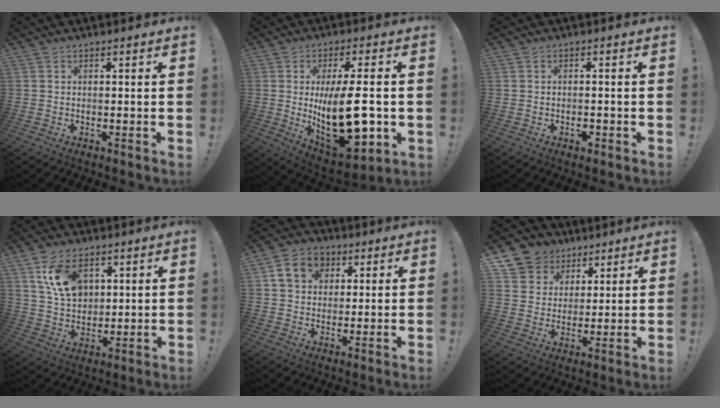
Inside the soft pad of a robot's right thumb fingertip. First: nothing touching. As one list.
[{"total": 21.2, "force": [-0.9, 8.8, 19.2], "torque": [-0.311, -0.018, -0.008]}, {"total": 0.5, "force": [-0.4, 0.3, 0.2], "torque": [-0.001, 0.001, -0.007]}, {"total": 12.4, "force": [5.6, 8.0, 7.7], "torque": [-0.125, -0.010, 0.111]}, {"total": 10.7, "force": [4.1, 8.5, 5.0], "torque": [-0.071, -0.005, 0.082]}, {"total": 9.1, "force": [4.9, 7.6, 1.4], "torque": [-0.021, -0.035, 0.101]}]